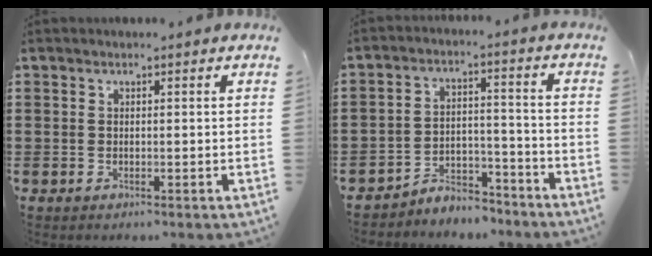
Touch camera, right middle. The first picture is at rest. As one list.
[{"total": 4.9, "force": [-4.8, 1.1, 0.3], "torque": [-0.007, 0.012, -0.099]}]